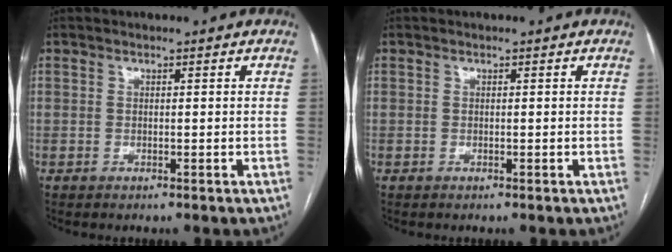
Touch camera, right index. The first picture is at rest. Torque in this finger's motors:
{"motor_torque": [-0.08, 0.10, 0.00, 0.00]}